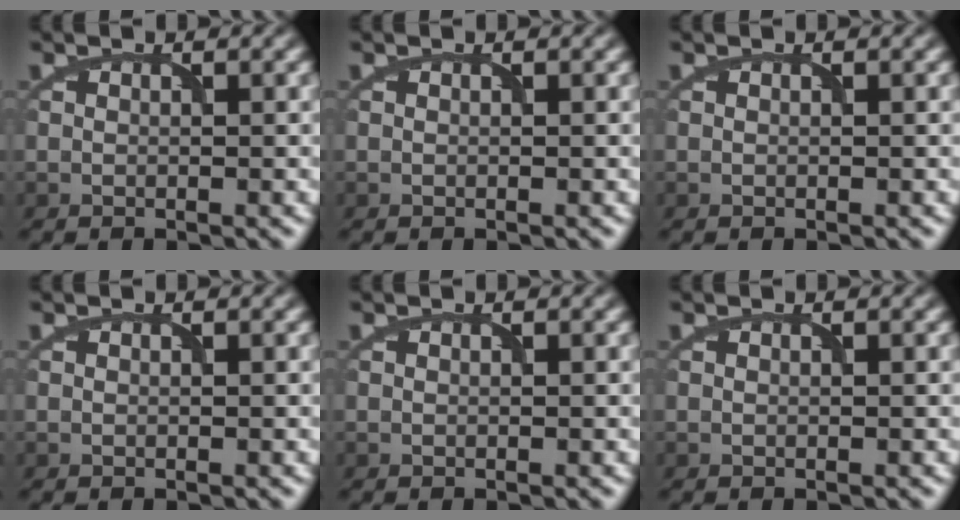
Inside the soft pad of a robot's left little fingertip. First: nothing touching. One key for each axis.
{"total": 0.0}
{"total": 0.0}
{"total": 0.0}
{"total": 0.0}
{"total": 0.0}